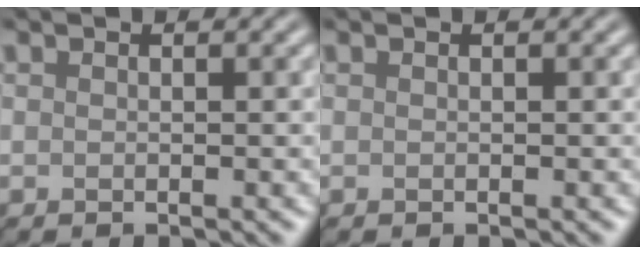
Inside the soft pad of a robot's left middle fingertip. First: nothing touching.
{"total": 0.0}